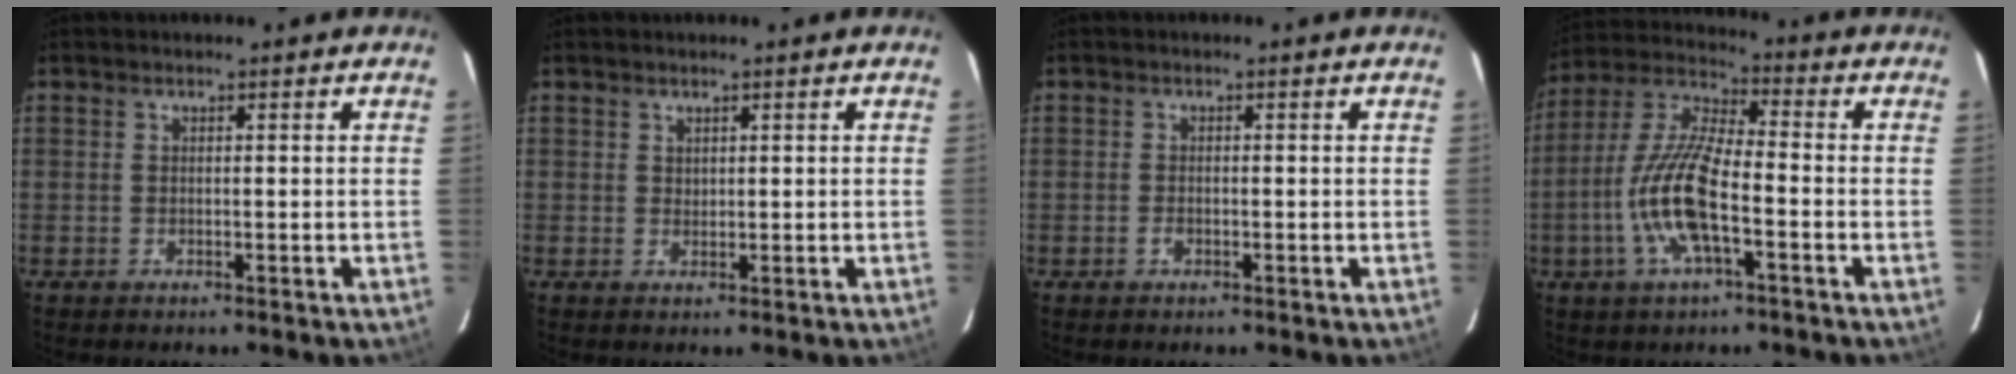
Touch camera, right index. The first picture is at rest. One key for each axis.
{"total": 0.9, "fx": 0.7, "fy": 0.6, "fz": 0.1, "tx": 0.000, "ty": 0.003, "tz": 0.013}
{"total": 1.1, "fx": -0.5, "fy": 0.7, "fz": 0.7, "tx": -0.013, "ty": 0.000, "tz": -0.010}
{"total": 13.7, "fx": -4.3, "fy": 3.9, "fz": 12.4, "tx": -0.260, "ty": -0.001, "tz": -0.087}